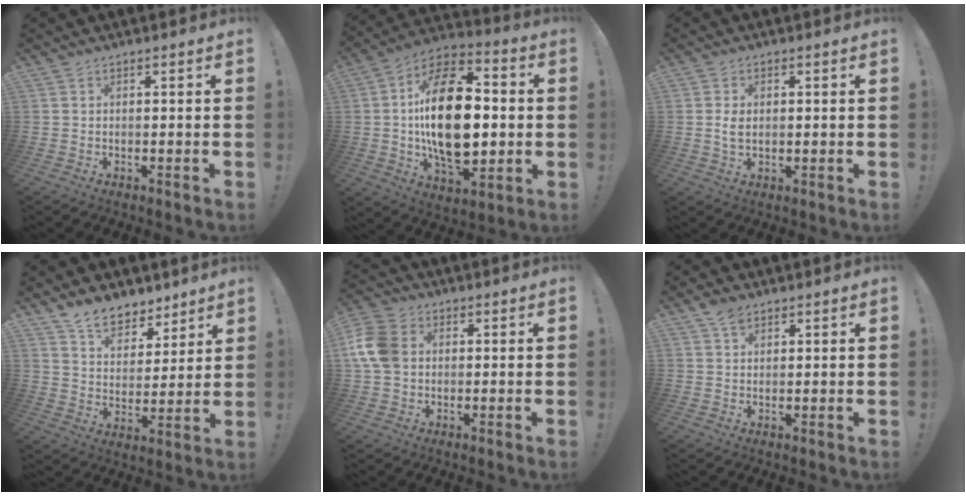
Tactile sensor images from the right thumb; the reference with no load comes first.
{"total": 26.1, "force": [0.0, 15.0, 21.4], "torque": [-0.370, 0.003, 0.002]}
{"total": 3.3, "force": [0.3, 2.1, 2.5], "torque": [-0.039, -0.004, 0.002]}
{"total": 10.5, "force": [8.5, 5.4, 3.1], "torque": [-0.058, -0.061, 0.165]}
{"total": 10.9, "force": [1.6, 8.1, 7.2], "torque": [-0.147, 0.003, 0.032]}
{"total": 4.0, "force": [2.7, 2.3, 1.8], "torque": [-0.018, -0.012, 0.047]}